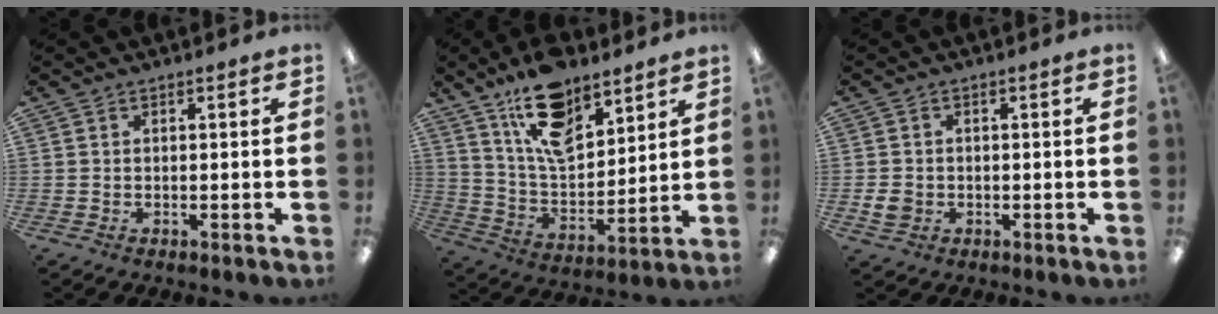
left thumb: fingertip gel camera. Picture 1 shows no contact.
{"total": 15.1, "force": [10.5, 7.3, 8.0], "torque": [-0.145, -0.052, 0.193]}
{"total": 3.1, "force": [-0.5, 2.7, 1.4], "torque": [-0.013, 0.003, -0.009]}